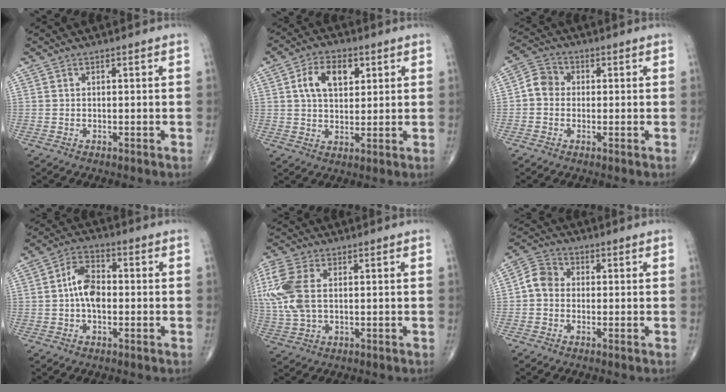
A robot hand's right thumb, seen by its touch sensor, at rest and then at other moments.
{"total": 8.9, "force": [2.9, 5.4, 6.4], "torque": [-0.093, -0.002, 0.049]}
{"total": 4.6, "force": [-0.3, 4.1, 2.1], "torque": [-0.024, 0.014, -0.016]}
{"total": 7.3, "force": [-0.4, 4.4, 5.8], "torque": [-0.100, 0.020, -0.019]}
{"total": 12.0, "force": [1.9, 7.1, 9.5], "torque": [-0.251, 0.013, 0.040]}
{"total": 4.9, "force": [-0.4, 4.1, 2.6], "torque": [-0.037, 0.016, -0.020]}